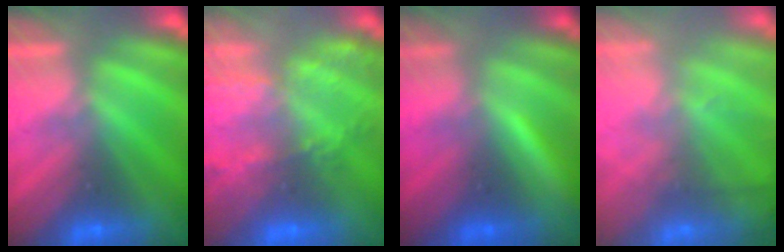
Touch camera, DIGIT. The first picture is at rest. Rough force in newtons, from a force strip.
{"total": 7.6}
{"total": 1.7}
{"total": 11.3}